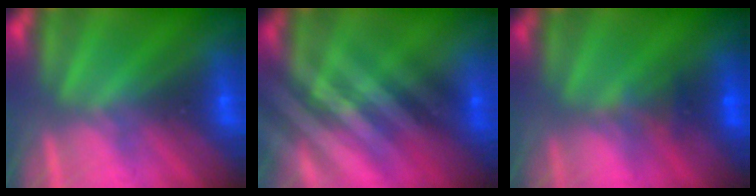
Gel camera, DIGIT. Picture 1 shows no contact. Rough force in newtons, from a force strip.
{"total": 2.4}
{"total": 4.3}